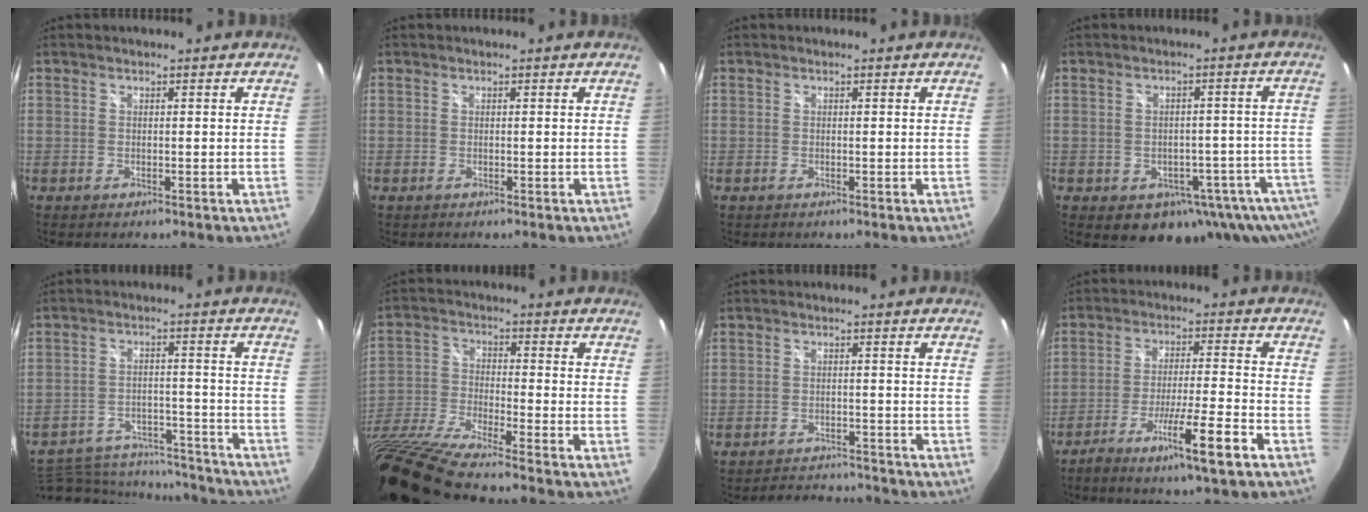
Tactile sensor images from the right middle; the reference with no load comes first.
{"total": 0.0}
{"total": 0.0}
{"total": 12.8, "force": [-7.3, 8.1, 6.7], "torque": [-0.111, 0.004, -0.072]}
{"total": 21.5, "force": [-18.5, 7.9, 7.7], "torque": [-0.174, 0.011, -0.246]}
{"total": 17.9, "force": [-14.1, 1.0, 11.1], "torque": [-0.220, -0.055, -0.270]}
{"total": 6.3, "force": [-6.1, 1.3, 0.8], "torque": [-0.027, 0.013, -0.088]}
{"total": 10.3, "force": [-6.4, -0.6, 8.0], "torque": [-0.157, -0.012, -0.112]}